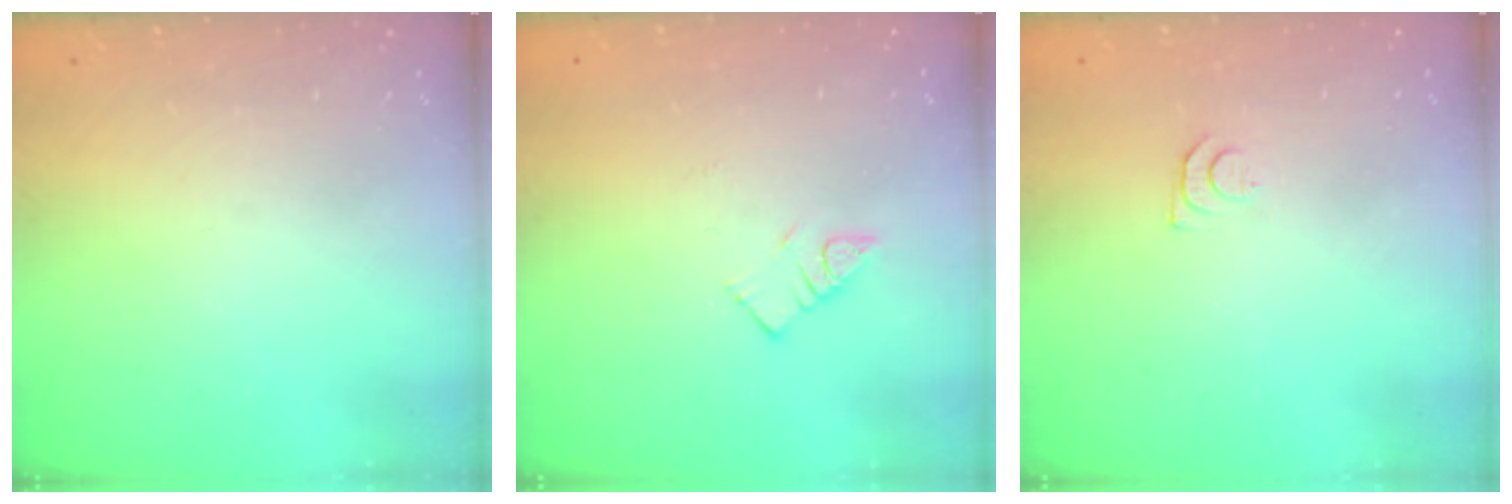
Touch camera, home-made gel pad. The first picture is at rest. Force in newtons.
{"total": 3.8, "press": 3.7, "slide": 0.5}
{"total": 4.0, "press": 4.0, "slide": 0.6}